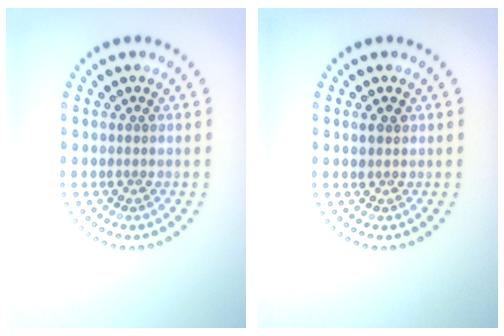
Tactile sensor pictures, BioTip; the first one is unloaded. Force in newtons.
{"total": 1.1, "press": 1.0, "slide": 0.5}